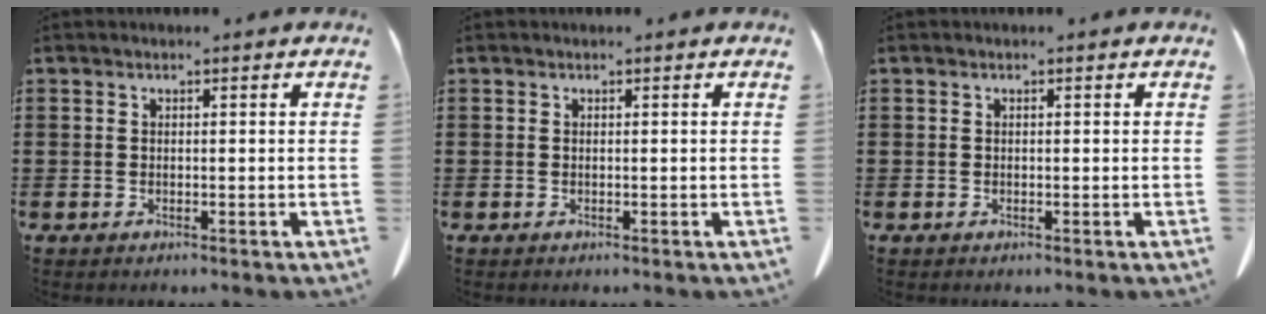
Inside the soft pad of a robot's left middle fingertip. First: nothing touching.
{"total": 0.0}
{"total": 0.0}